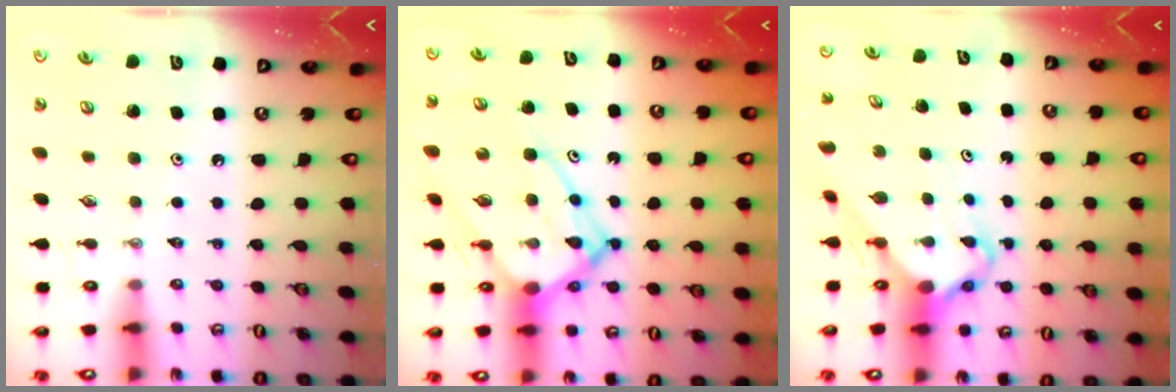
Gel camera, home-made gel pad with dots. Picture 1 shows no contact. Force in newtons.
{"total": 16.3, "press": 16.3, "slide": 1.6}
{"total": 5.9, "press": 5.9, "slide": 0.4}